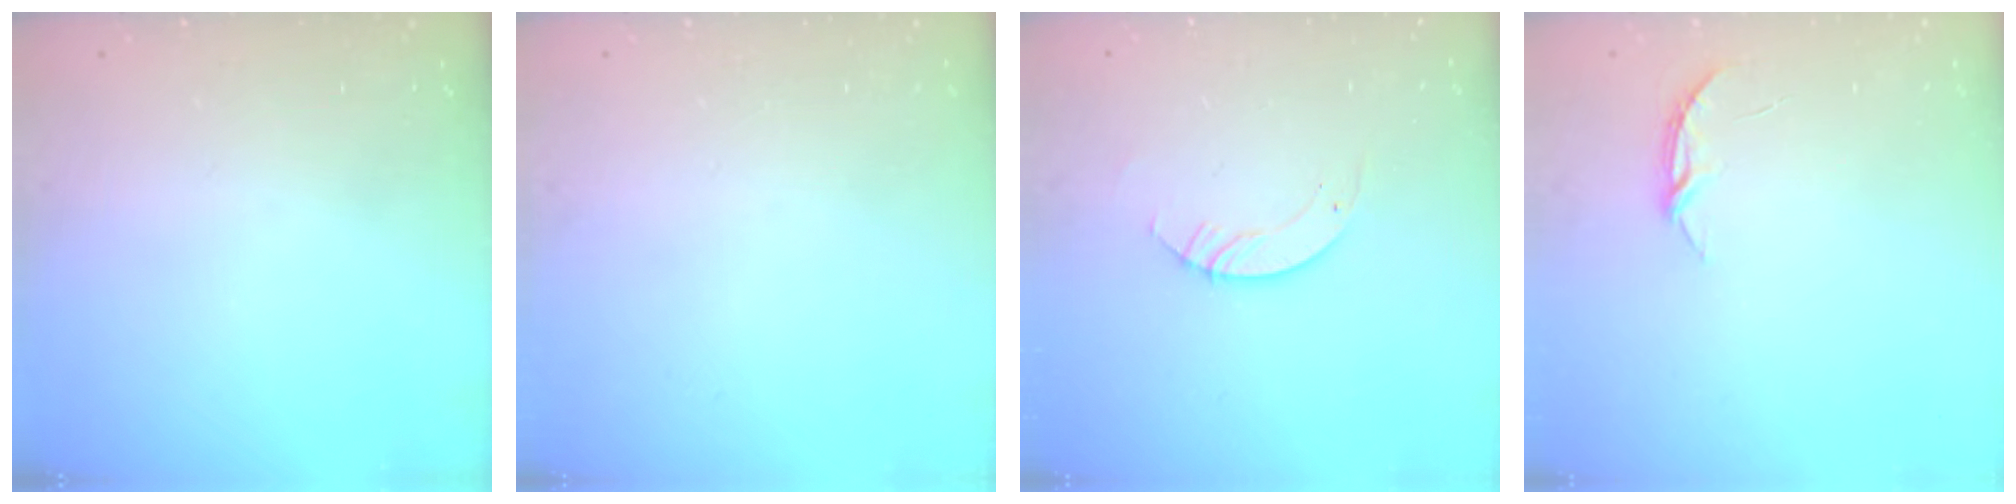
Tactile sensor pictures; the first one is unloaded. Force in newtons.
{"total": 0.0}
{"total": 3.5, "press": 3.5, "slide": 0.1}
{"total": 3.7, "press": 3.7, "slide": 0.3}